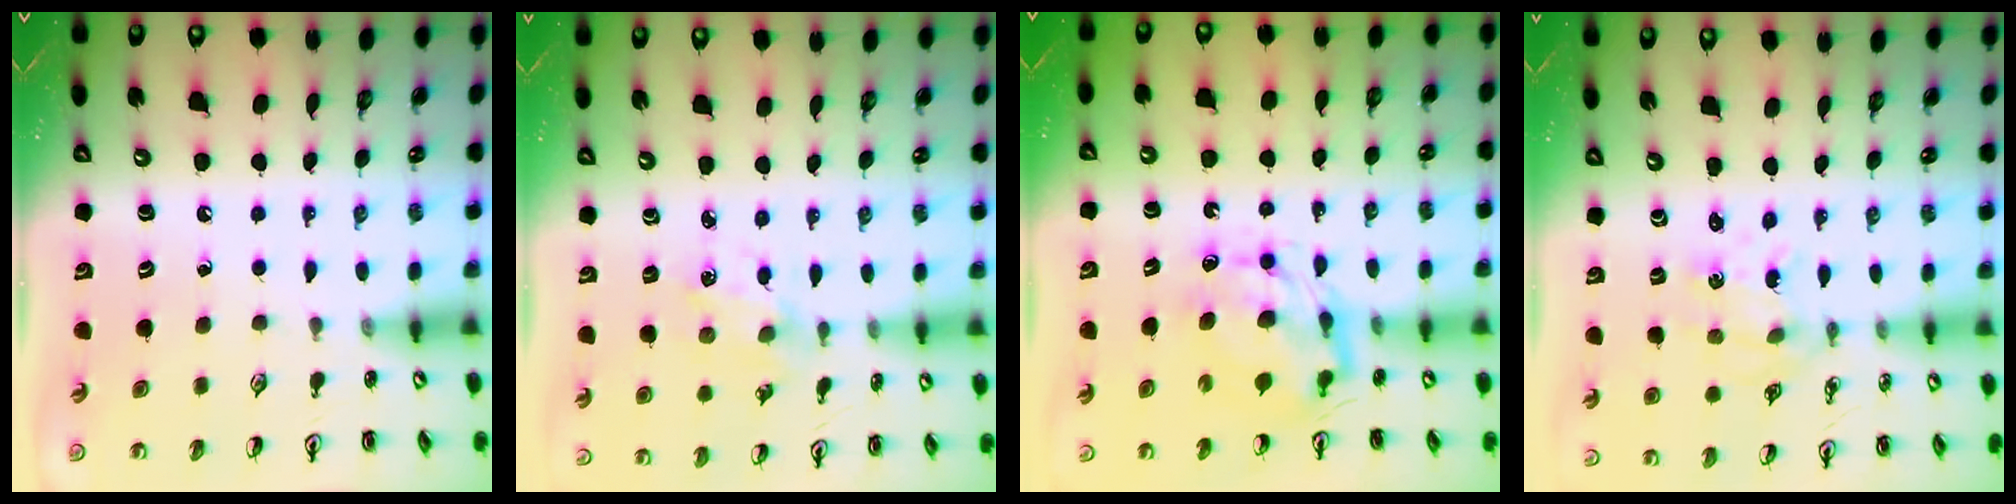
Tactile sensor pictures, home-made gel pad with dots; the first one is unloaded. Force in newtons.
{"total": 1.9, "press": 1.9, "slide": 0.3}
{"total": 7.9, "press": 7.9, "slide": 0.7}
{"total": 0.9, "press": 0.9, "slide": 0.1}